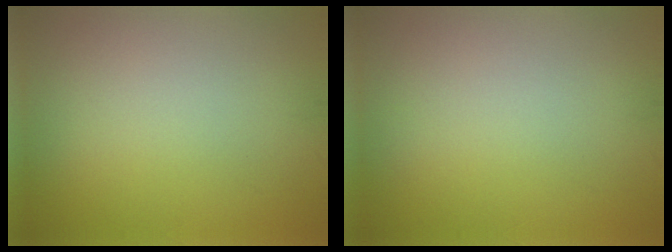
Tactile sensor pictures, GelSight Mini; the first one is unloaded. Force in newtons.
{"total": 0.0}